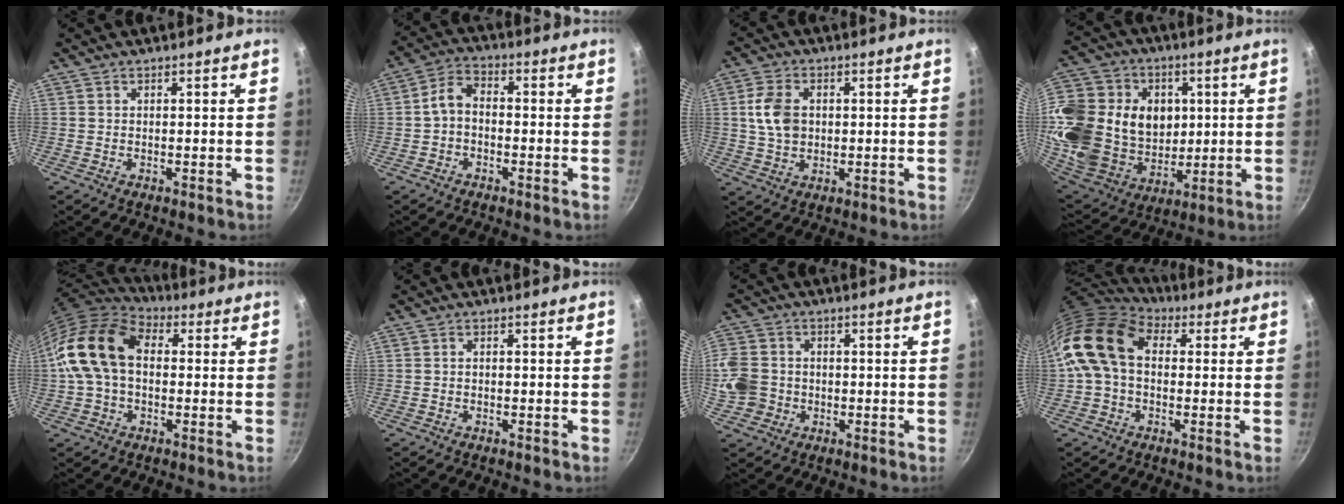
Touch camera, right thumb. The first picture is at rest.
{"total": 5.6, "force": [-1.1, 3.9, 3.9], "torque": [-0.069, 0.031, -0.030]}
{"total": 7.8, "force": [1.0, 5.6, 5.4], "torque": [-0.091, 0.006, 0.017]}
{"total": 32.3, "force": [5.5, 25.8, 18.6], "torque": [-0.396, 0.015, 0.115]}
{"total": 15.7, "force": [0.8, 10.8, 11.4], "torque": [-0.196, 0.035, -0.002]}
{"total": 0.8, "force": [-0.3, 0.5, 0.4], "torque": [-0.012, 0.006, -0.006]}
{"total": 10.1, "force": [-1.3, 9.1, 4.1], "torque": [-0.087, 0.022, -0.033]}
{"total": 14.1, "force": [1.6, 9.9, 9.9], "torque": [-0.166, 0.024, 0.010]}